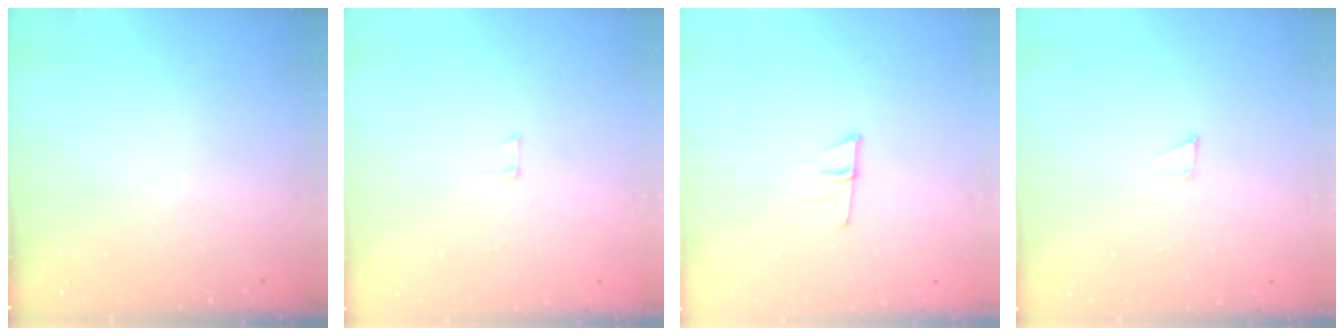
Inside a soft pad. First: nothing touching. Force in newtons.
{"total": 3.0, "press": 3.0, "slide": 0.2}
{"total": 6.0, "press": 5.9, "slide": 1.0}
{"total": 3.2, "press": 3.2, "slide": 0.3}